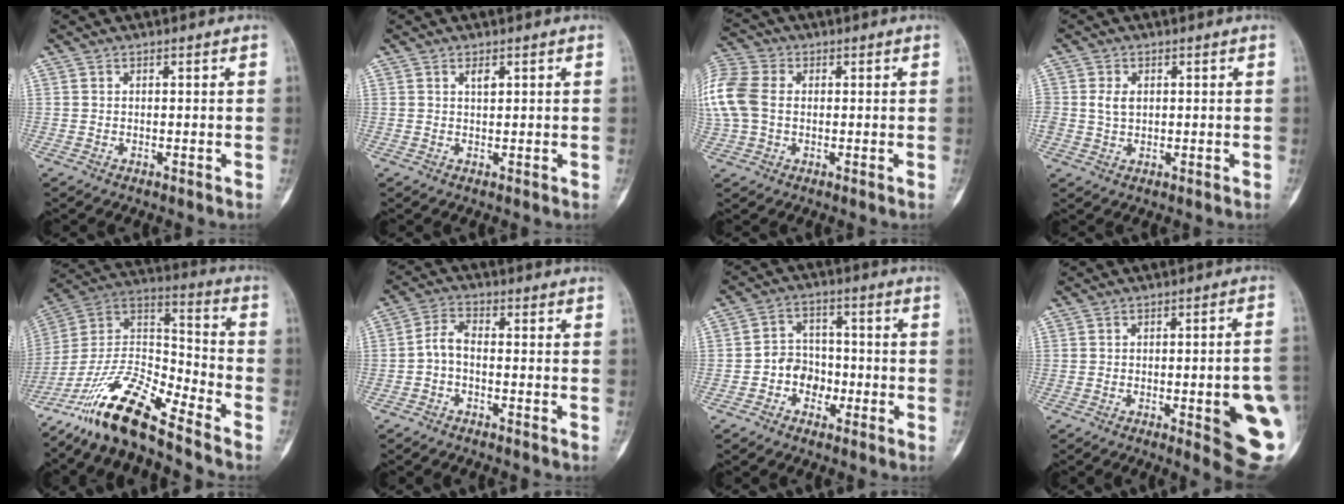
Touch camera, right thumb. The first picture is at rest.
{"total": 1.3, "force": [0.7, 0.6, 1.0], "torque": [-0.016, -0.002, 0.011]}
{"total": 14.0, "force": [1.0, 10.5, 9.2], "torque": [-0.250, 0.025, 0.017]}
{"total": 2.9, "force": [0.4, 2.0, 2.0], "torque": [-0.032, 0.002, 0.011]}
{"total": 16.9, "force": [-13.1, 3.4, 10.0], "torque": [-0.185, 0.085, -0.249]}
{"total": 3.8, "force": [-1.4, 1.8, 3.0], "torque": [-0.060, 0.021, -0.037]}
{"total": 6.6, "force": [-2.3, 5.5, 2.9], "torque": [-0.011, 0.029, -0.048]}
{"total": 15.3, "force": [-3.5, 3.7, 14.5], "torque": [-0.138, 0.011, -0.028]}